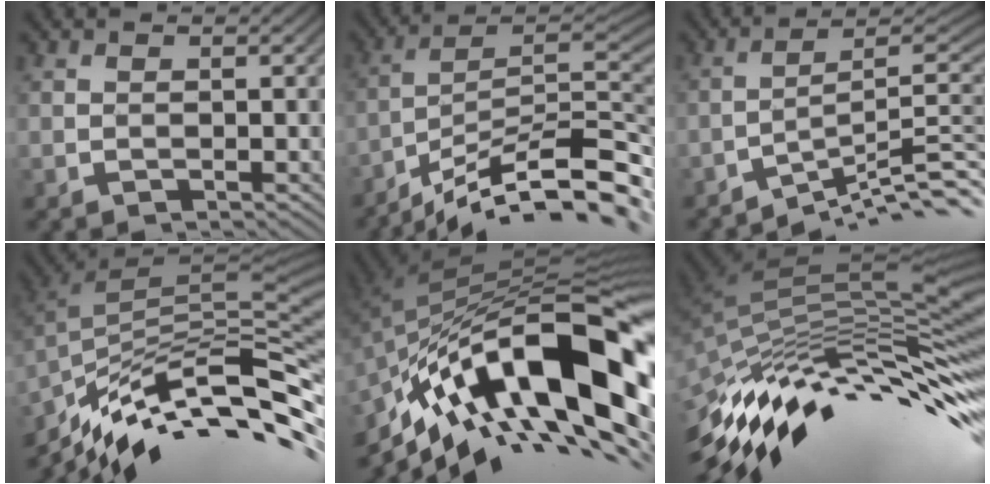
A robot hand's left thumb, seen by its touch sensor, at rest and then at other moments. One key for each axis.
{"total": 14.0, "fx": -9.6, "fy": 3.4, "fz": 9.6, "tx": -0.172, "ty": 0.006, "tz": -0.156}
{"total": 9.6, "fx": -5.7, "fy": 1.9, "fz": 7.6, "tx": -0.111, "ty": 0.003, "tz": -0.087}
{"total": 12.8, "fx": -7.5, "fy": 3.3, "fz": 9.8, "tx": -0.208, "ty": 0.010, "tz": -0.132}
{"total": 18.2, "fx": -5.5, "fy": 7.1, "fz": 15.8, "tx": -0.287, "ty": 0.002, "tz": -0.111}
{"total": 15.3, "fx": -7.3, "fy": 4.4, "fz": 12.7, "tx": -0.255, "ty": 0.011, "tz": -0.136}